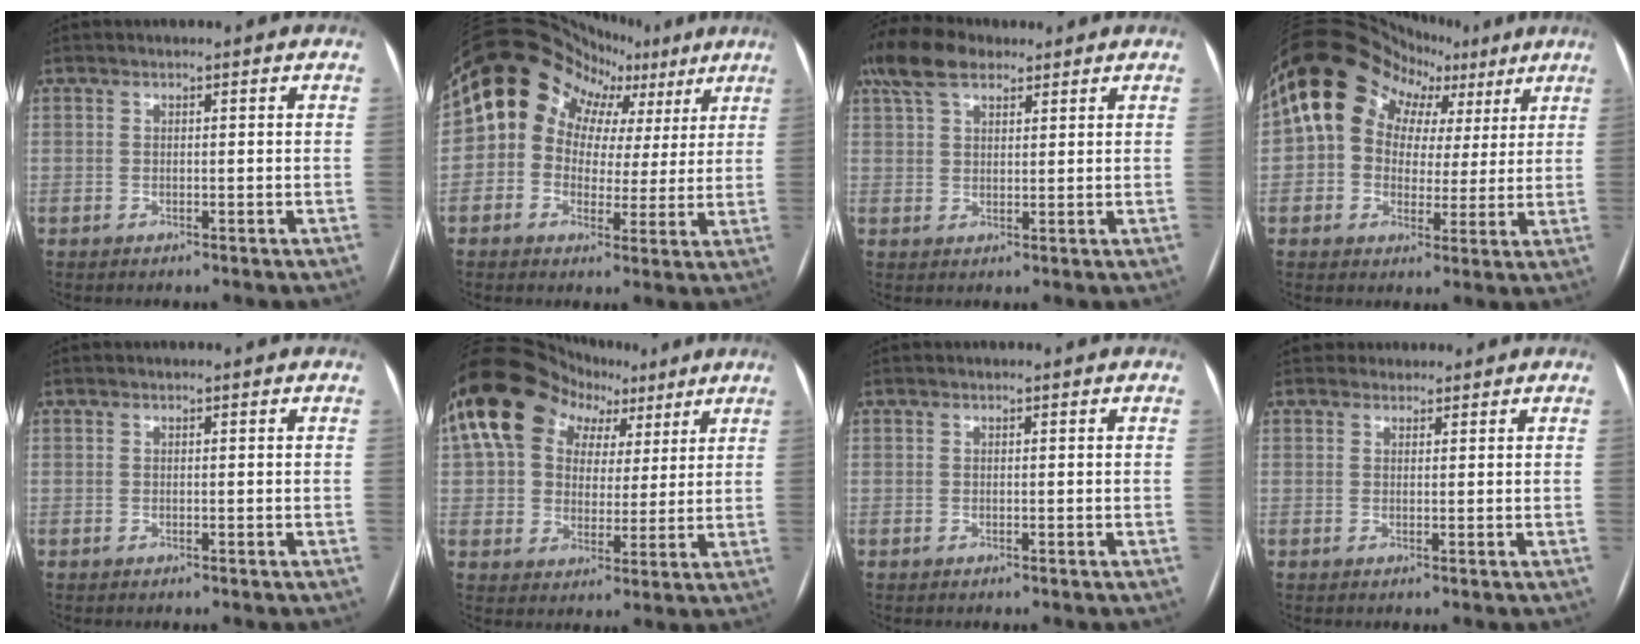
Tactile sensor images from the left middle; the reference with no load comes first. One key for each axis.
{"total": 15.2, "fx": 6.5, "fy": 12.5, "fz": 5.8, "tx": -0.081, "ty": 0.071, "tz": 0.086}
{"total": 8.0, "fx": 5.7, "fy": 3.5, "fz": 4.4, "tx": -0.098, "ty": 0.034, "tz": 0.109}
{"total": 14.8, "fx": 5.7, "fy": 11.9, "fz": 6.8, "tx": -0.098, "ty": 0.074, "tz": 0.091}
{"total": 0.0}
{"total": 16.0, "fx": 7.8, "fy": 11.5, "fz": 8.0, "tx": -0.150, "ty": 0.063, "tz": 0.131}
{"total": 0.0}
{"total": 1.6, "fx": 1.2, "fy": 0.8, "fz": -0.5, "tx": 0.015, "ty": 0.008, "tz": 0.015}